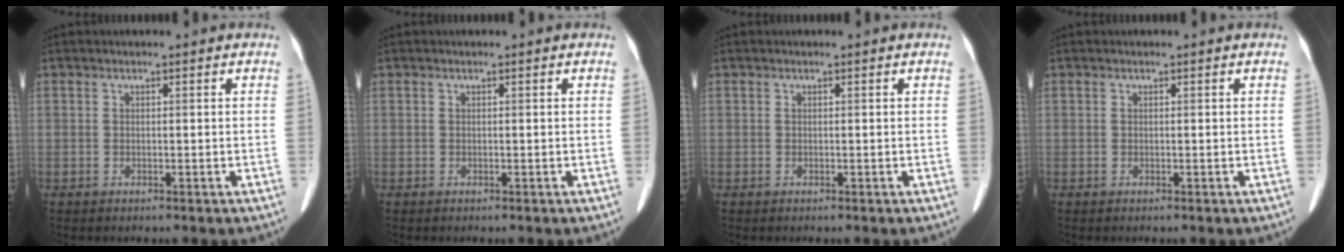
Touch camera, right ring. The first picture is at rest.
{"total": 0.0}
{"total": 0.0}
{"total": 0.0}